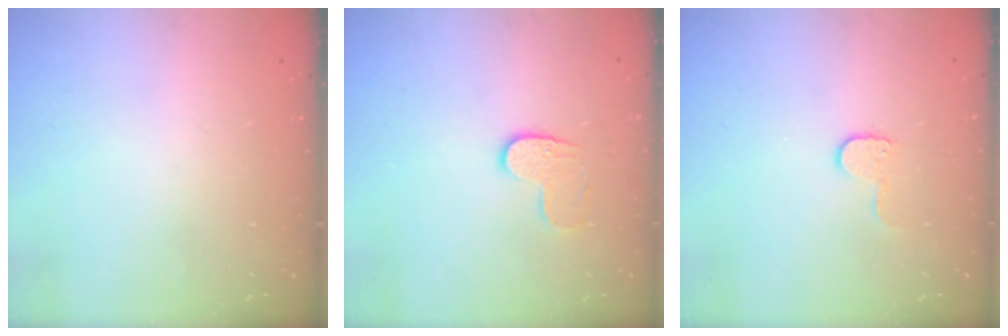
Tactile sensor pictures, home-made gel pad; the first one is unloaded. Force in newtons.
{"total": 6.2, "press": 6.2, "slide": 0.3}
{"total": 5.4, "press": 5.4, "slide": 0.5}